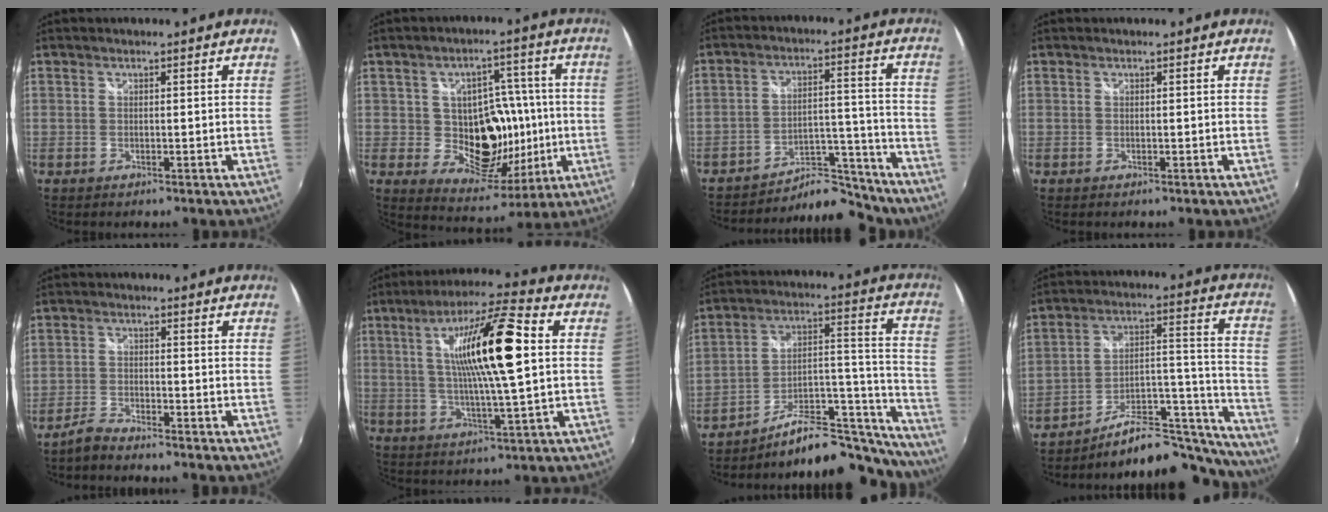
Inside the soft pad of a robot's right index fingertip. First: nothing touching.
{"total": 13.4, "force": [-0.6, 11.0, 7.6], "torque": [-0.132, 0.008, 0.009]}
{"total": 11.7, "force": [-11.0, 3.4, 2.0], "torque": [-0.023, 0.042, -0.157]}
{"total": 0.0}
{"total": 3.5, "force": [-3.3, 0.6, 0.9], "torque": [-0.034, -0.004, -0.068]}
{"total": 16.8, "force": [3.0, 2.2, 16.4], "torque": [-0.293, 0.012, 0.049]}
{"total": 22.0, "force": [-19.4, 5.8, 8.5], "torque": [-0.079, 0.047, -0.274]}
{"total": 22.3, "force": [-19.6, 6.2, 8.5], "torque": [-0.079, 0.045, -0.274]}